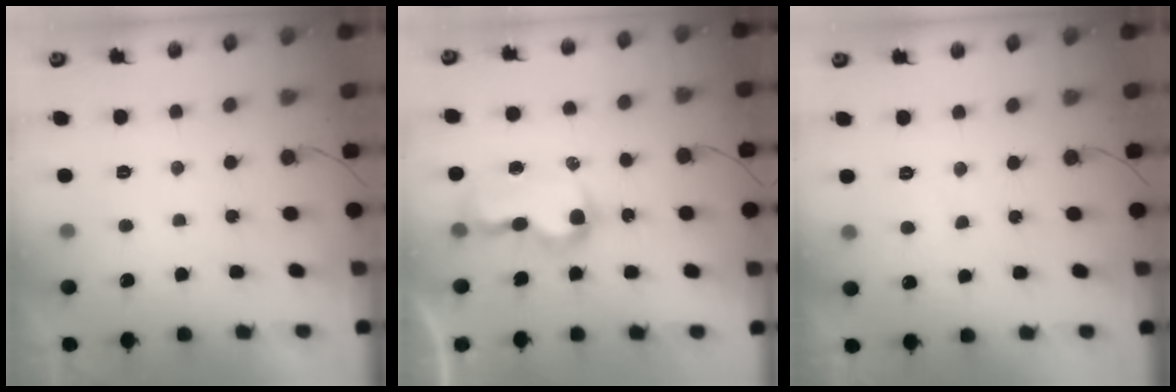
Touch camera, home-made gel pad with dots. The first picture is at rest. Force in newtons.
{"total": 8.0, "press": 8.0, "slide": 0.2}
{"total": 4.8, "press": 4.7, "slide": 0.4}